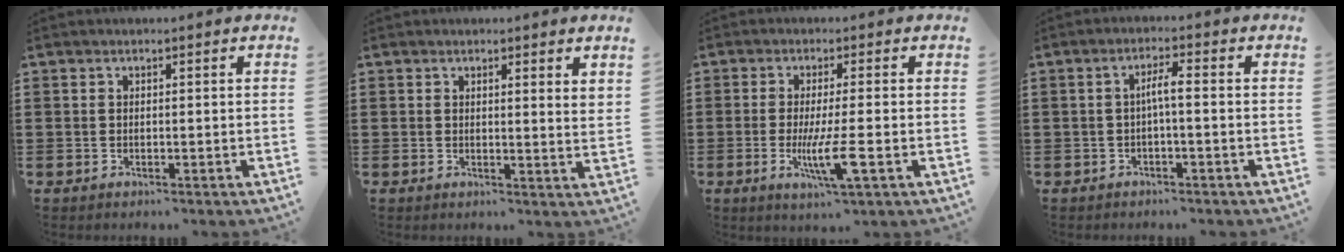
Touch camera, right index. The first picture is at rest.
{"total": 1.5, "force": [1.4, 0.1, 0.6], "torque": [-0.009, -0.002, 0.025]}
{"total": 6.5, "force": [-1.7, 0.3, 6.3], "torque": [-0.126, -0.021, -0.035]}
{"total": 2.7, "force": [-0.4, 0.2, 2.7], "torque": [-0.051, 0.002, -0.011]}